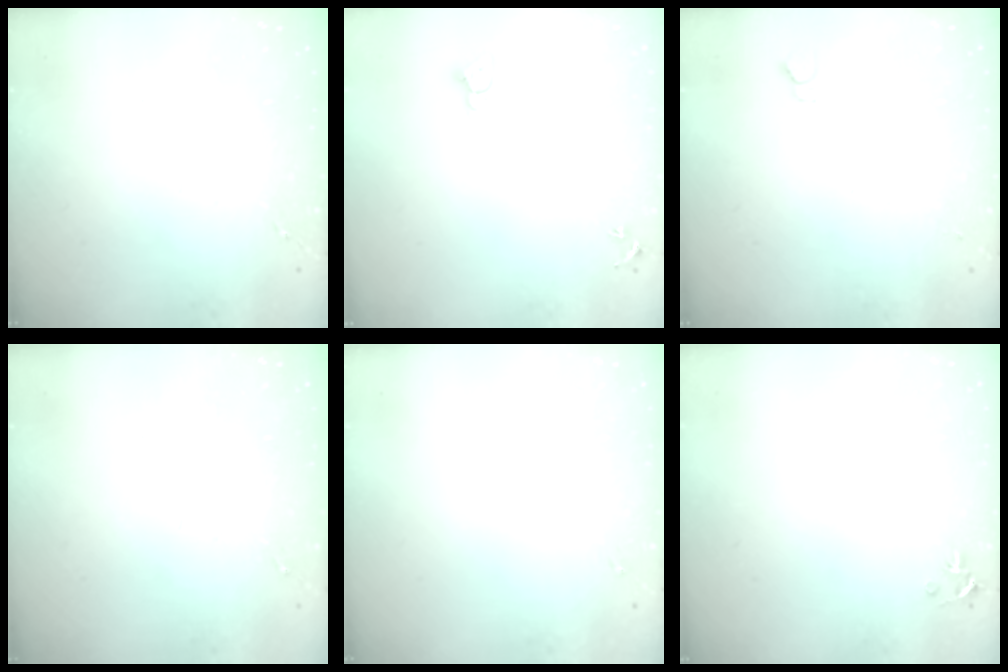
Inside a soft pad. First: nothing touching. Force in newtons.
{"total": 2.1, "press": 2.1, "slide": 0.2}
{"total": 2.7, "press": 2.6, "slide": 0.3}
{"total": 0.0}
{"total": 0.0}
{"total": 3.5, "press": 3.5, "slide": 0.4}